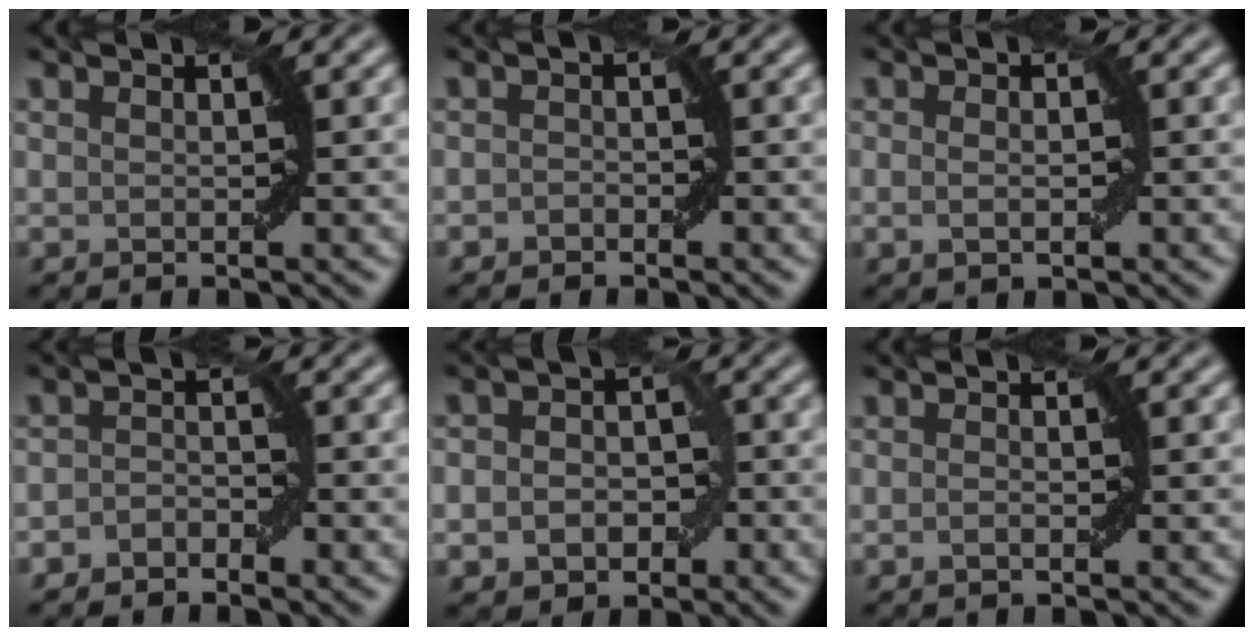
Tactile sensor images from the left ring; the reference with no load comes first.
{"total": 0.8, "force": [-0.6, 0.5, 0.3], "torque": [-0.006, 0.003, -0.010]}
{"total": 1.7, "force": [-0.2, 0.9, 1.5], "torque": [-0.025, 0.001, -0.003]}
{"total": 1.6, "force": [-1.3, 0.8, 0.5], "torque": [-0.008, 0.008, -0.026]}
{"total": 5.0, "force": [-1.5, 3.8, 2.9], "torque": [-0.015, -0.003, -0.030]}
{"total": 0.8, "force": [-0.3, 0.2, 0.8], "torque": [-0.014, 0.001, -0.006]}